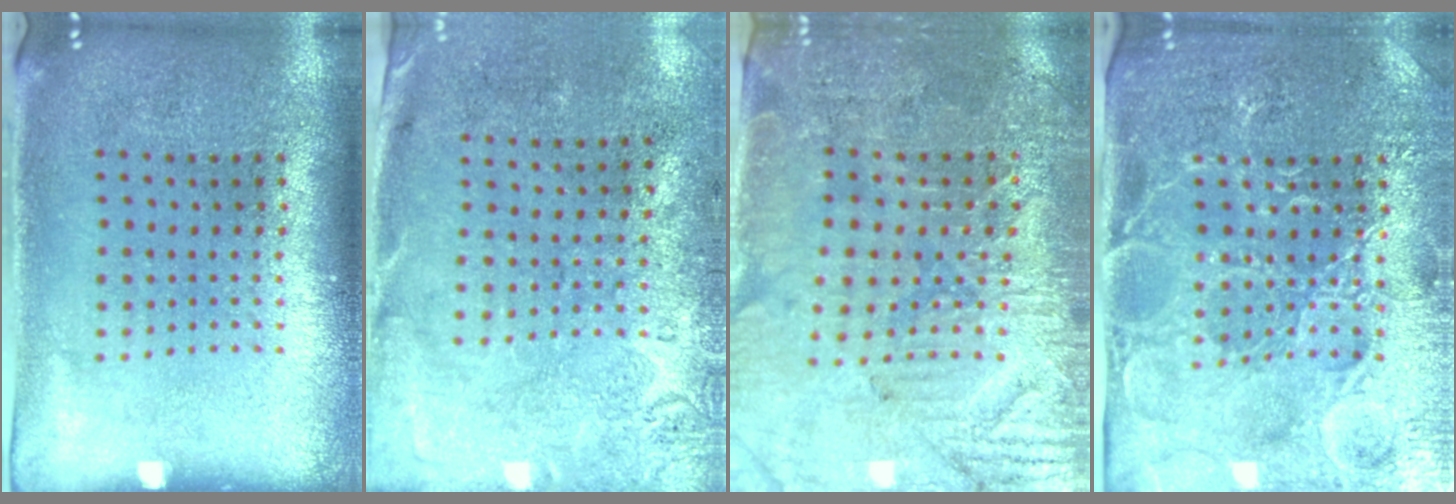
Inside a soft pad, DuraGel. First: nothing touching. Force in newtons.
{"total": 2.8, "press": 2.2, "slide": 1.8}
{"total": 3.5, "press": 3.3, "slide": 1.0}
{"total": 4.8, "press": 4.5, "slide": 1.6}